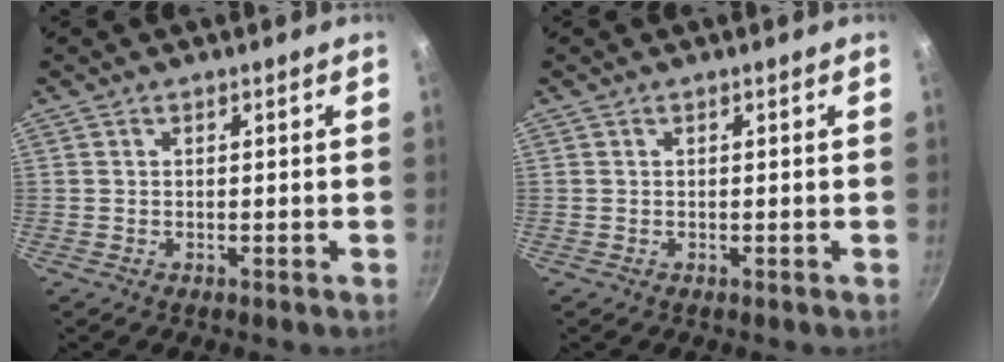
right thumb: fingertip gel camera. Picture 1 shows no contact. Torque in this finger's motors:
{"motor_torque": [0.21, 0.04, 0.31, -0.11, -0.02]}